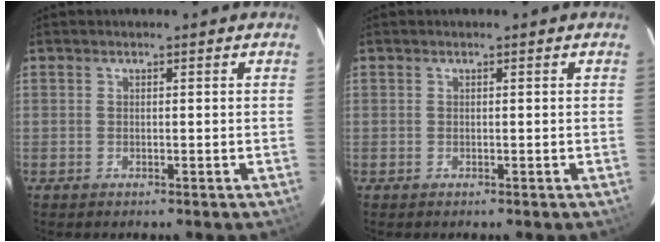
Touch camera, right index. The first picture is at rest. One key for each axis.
{"total": 0.0}